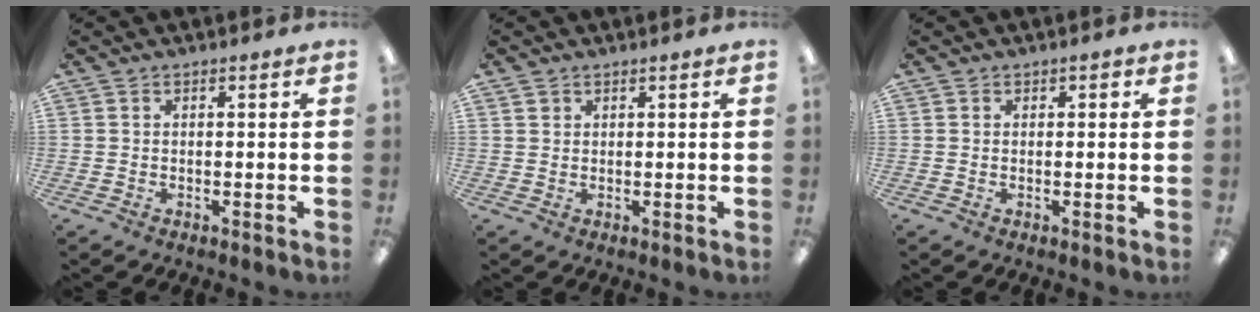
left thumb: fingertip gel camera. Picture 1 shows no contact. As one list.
[{"total": 1.7, "force": [1.1, 1.2, 0.4], "torque": [-0.011, 0.000, 0.022]}, {"total": 1.0, "force": [0.3, 0.9, 0.3], "torque": [-0.006, 0.004, 0.004]}]